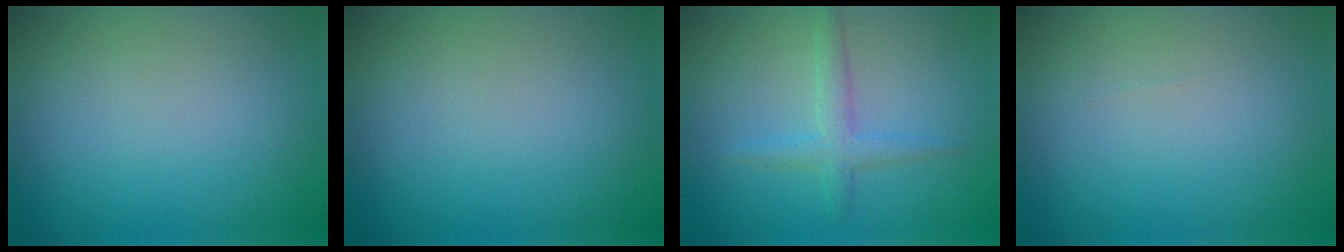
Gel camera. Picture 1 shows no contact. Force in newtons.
{"total": 0.0}
{"total": 2.3, "press": 2.3, "slide": 0.2}
{"total": 0.0}